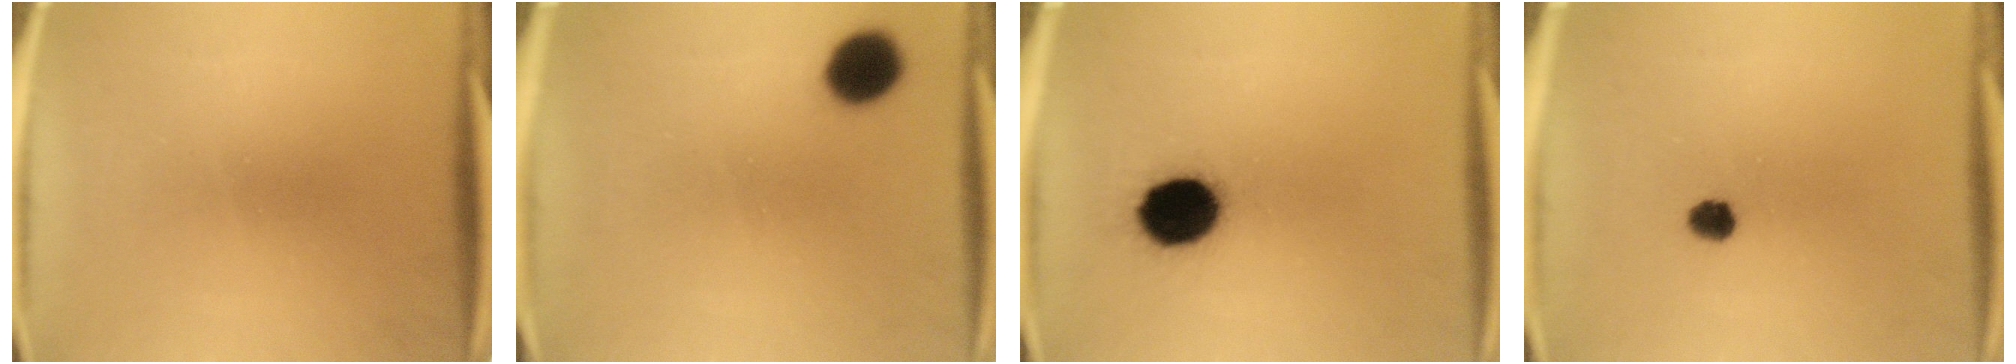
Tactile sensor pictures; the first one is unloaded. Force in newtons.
{"total": 7.8}
{"total": 12.4}
{"total": 2.7}